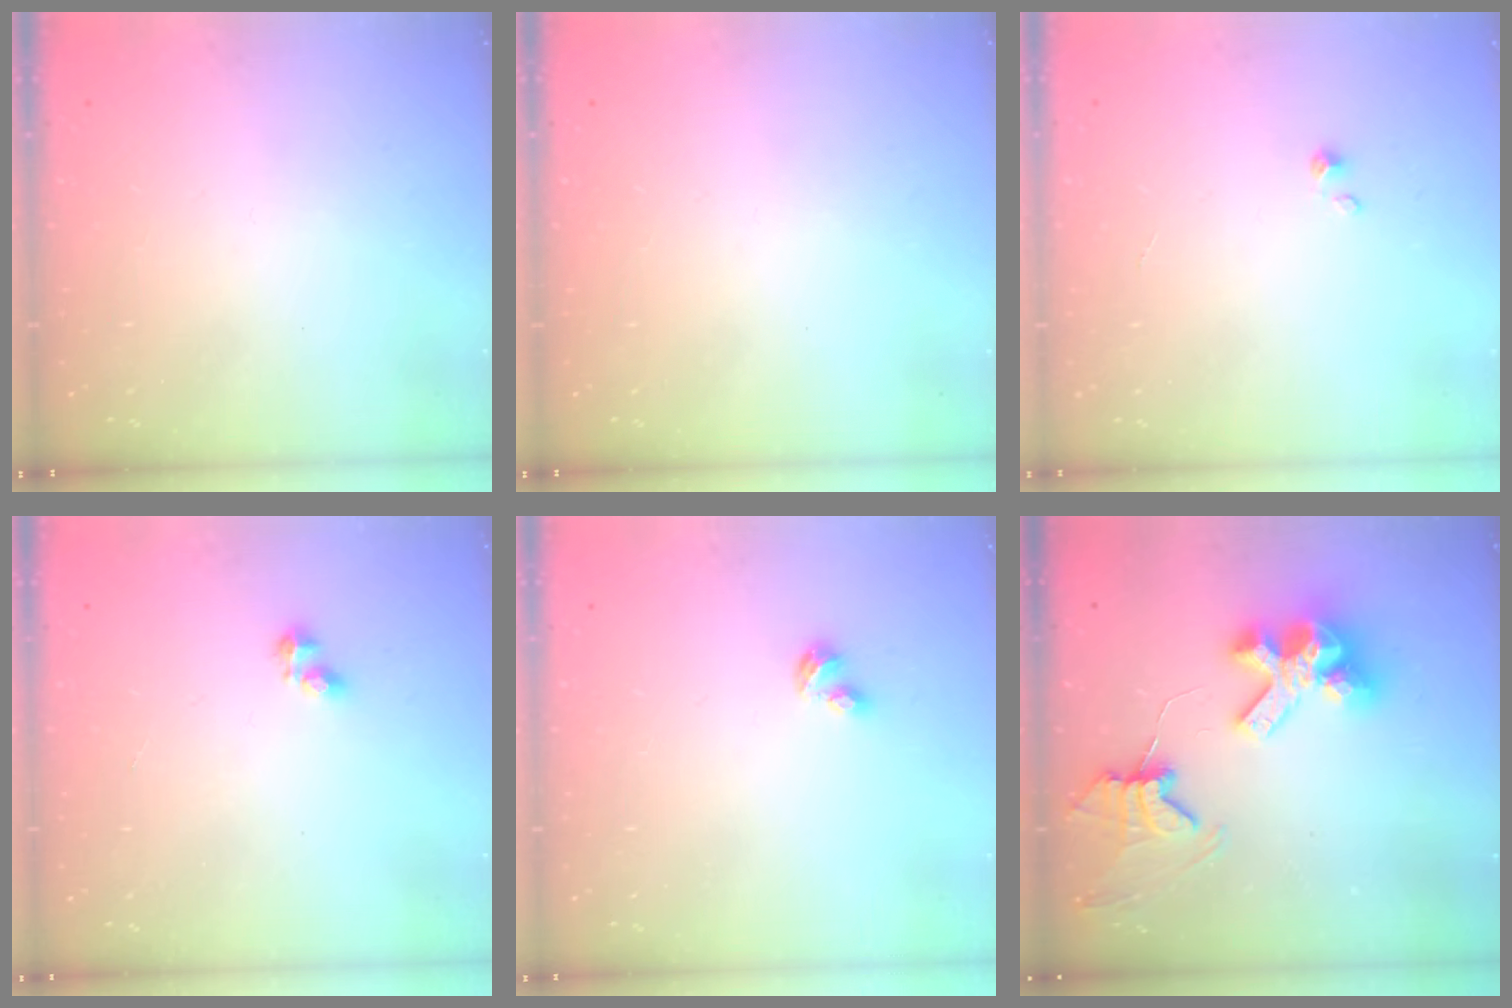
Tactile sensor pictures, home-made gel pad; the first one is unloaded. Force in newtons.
{"total": 0.0}
{"total": 0.7, "press": 0.7, "slide": 0.1}
{"total": 2.7, "press": 2.7, "slide": 0.4}
{"total": 3.1, "press": 3.0, "slide": 0.5}
{"total": 11.7, "press": 11.6, "slide": 1.3}